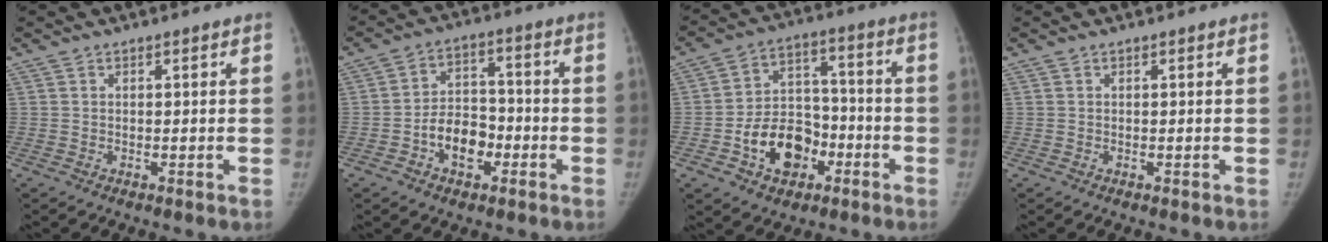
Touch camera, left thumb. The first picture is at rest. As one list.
[{"total": 9.0, "force": [-3.5, 6.1, 5.7], "torque": [-0.065, 0.035, -0.062]}, {"total": 13.5, "force": [-5.3, 9.6, 7.7], "torque": [-0.086, 0.044, -0.086]}, {"total": 0.0}]